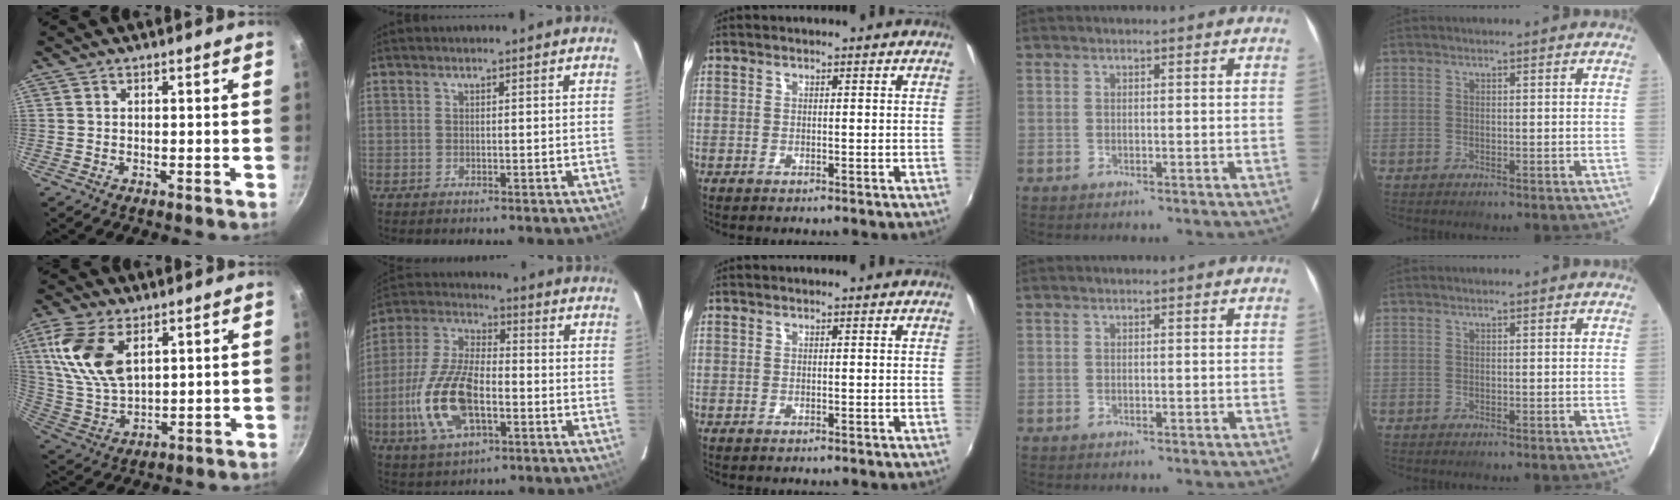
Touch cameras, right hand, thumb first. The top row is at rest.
{"thumb": {"total": 14.4, "force": [5.5, 8.0, 10.7], "torque": [-0.204, -0.020, 0.118]}, "index": {"total": 15.8, "force": [-4.7, 7.3, 13.2], "torque": [-0.292, -0.004, -0.084]}}